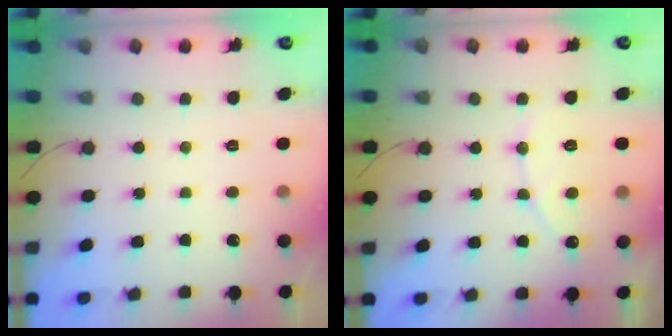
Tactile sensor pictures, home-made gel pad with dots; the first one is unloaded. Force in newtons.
{"total": 7.3, "press": 7.3, "slide": 0.5}